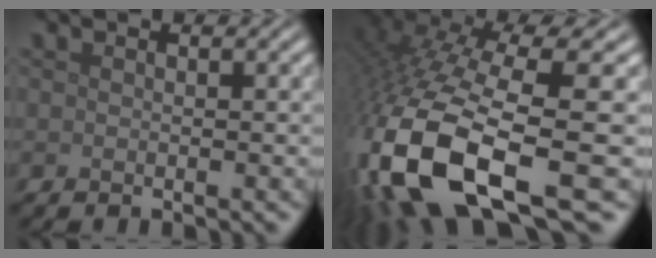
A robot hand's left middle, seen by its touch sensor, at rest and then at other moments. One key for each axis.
{"total": 15.8, "fx": -5.8, "fy": 5.6, "fz": 13.6, "tx": -0.313, "ty": -0.023, "tz": -0.091}